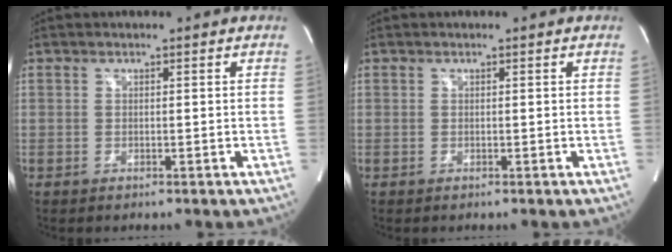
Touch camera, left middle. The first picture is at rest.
{"total": 0.0}